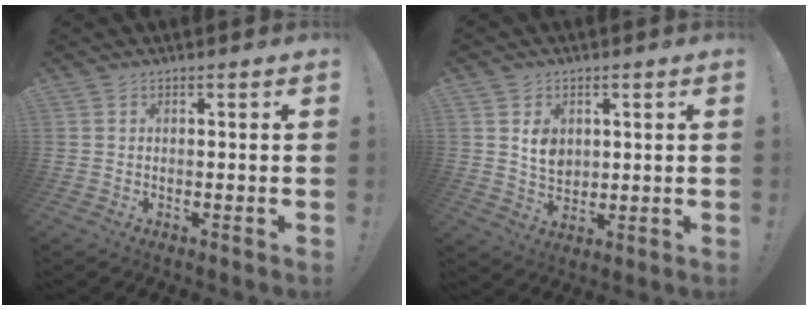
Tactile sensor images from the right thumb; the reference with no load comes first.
{"total": 7.1, "force": [2.4, 6.1, 2.9], "torque": [-0.030, -0.014, 0.047]}